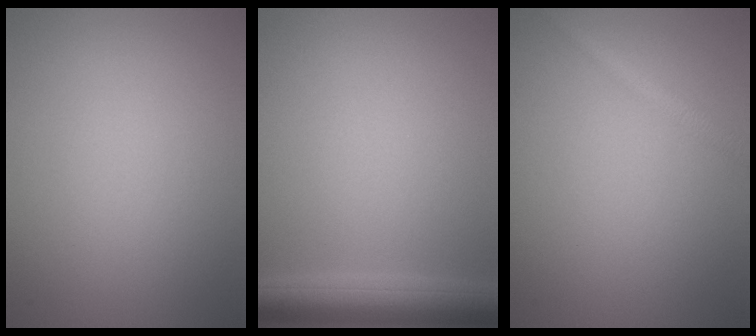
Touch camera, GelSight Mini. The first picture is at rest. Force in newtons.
{"total": 4.9, "press": 4.9, "slide": 0.3}
{"total": 1.5, "press": 1.5, "slide": 0.0}